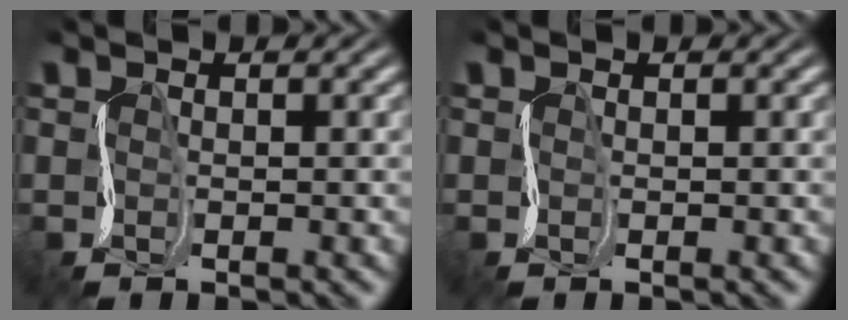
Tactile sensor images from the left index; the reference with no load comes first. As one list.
[{"total": 0.0}]